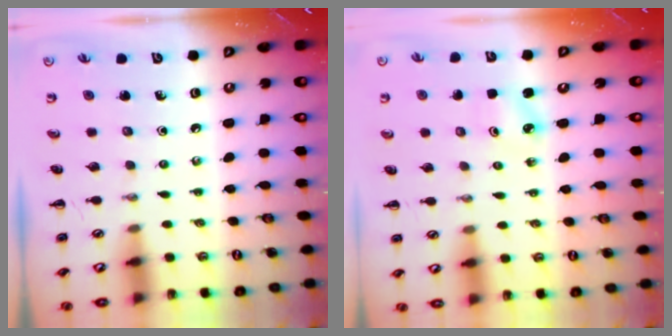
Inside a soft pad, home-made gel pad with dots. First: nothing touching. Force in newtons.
{"total": 1.9, "press": 1.9, "slide": 0.4}